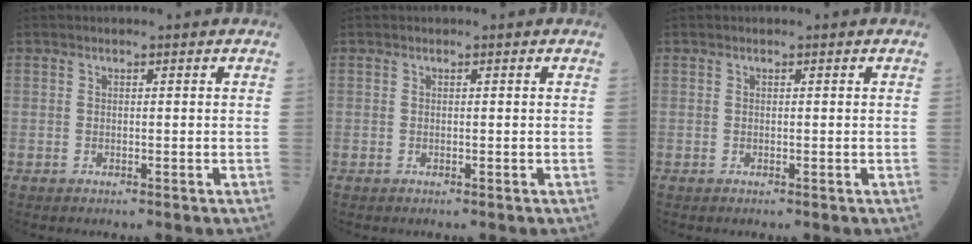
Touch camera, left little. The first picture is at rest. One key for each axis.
{"total": 0.0}
{"total": 0.0}